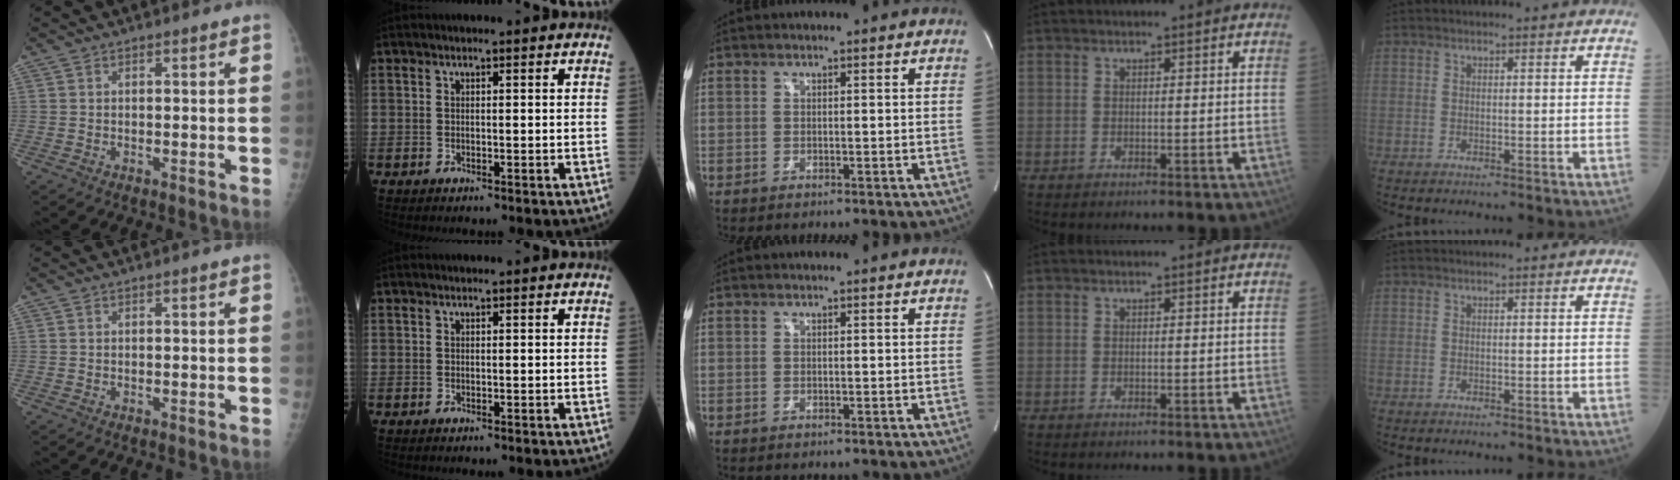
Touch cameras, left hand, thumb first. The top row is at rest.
{}